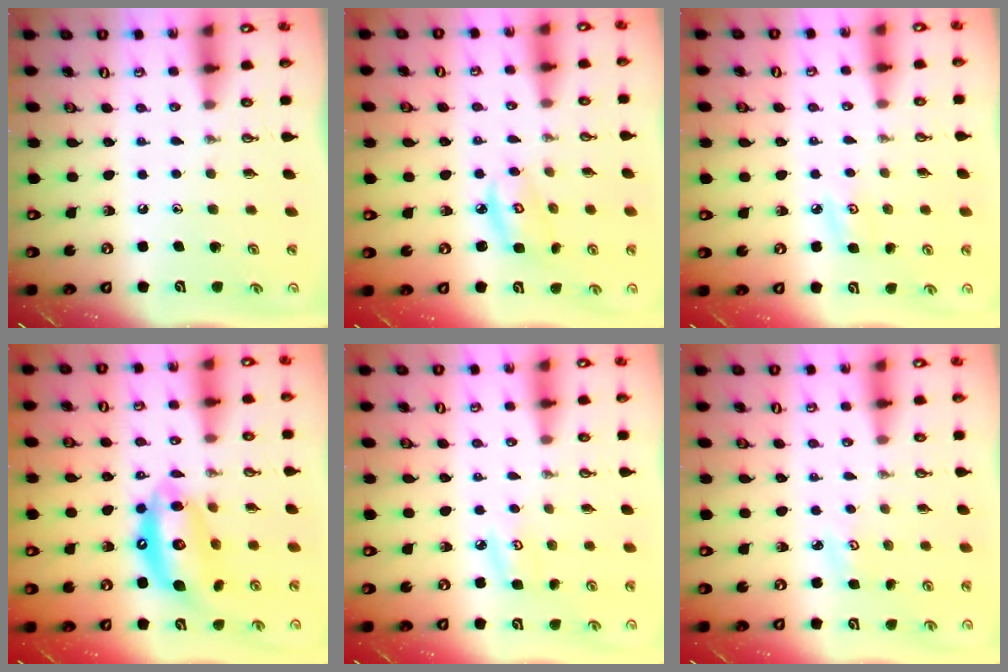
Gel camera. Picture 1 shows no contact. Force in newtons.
{"total": 5.5, "press": 5.5, "slide": 0.3}
{"total": 3.7, "press": 3.6, "slide": 0.4}
{"total": 14.1, "press": 14.0, "slide": 1.1}
{"total": 5.6, "press": 5.6, "slide": 0.6}
{"total": 2.9, "press": 2.9, "slide": 0.4}